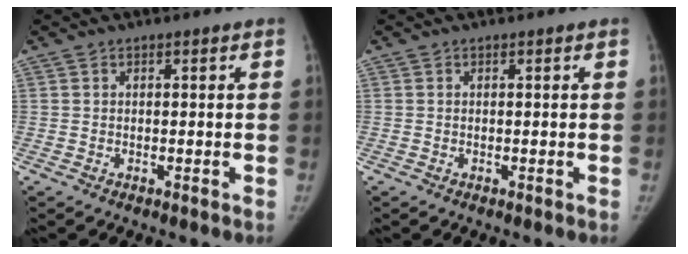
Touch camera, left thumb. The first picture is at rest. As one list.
[{"total": 0.0}]